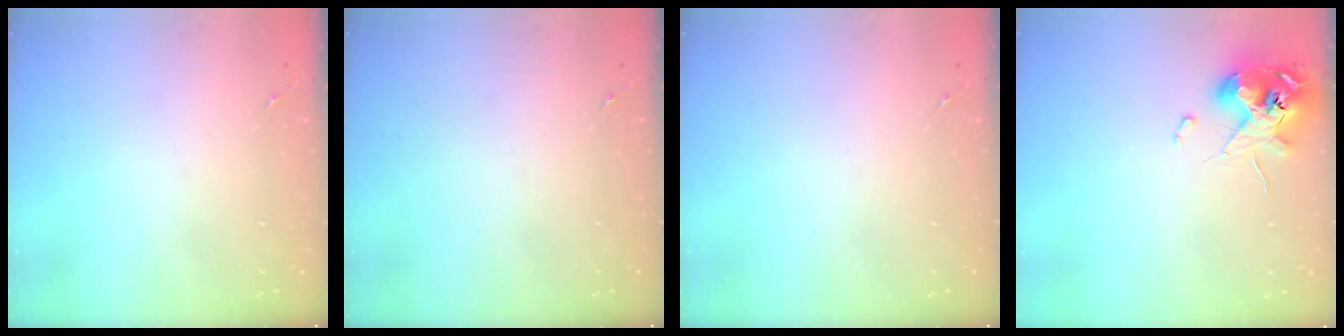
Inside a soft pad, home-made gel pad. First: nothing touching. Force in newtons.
{"total": 0.0}
{"total": 0.0}
{"total": 11.6, "press": 11.4, "slide": 1.7}